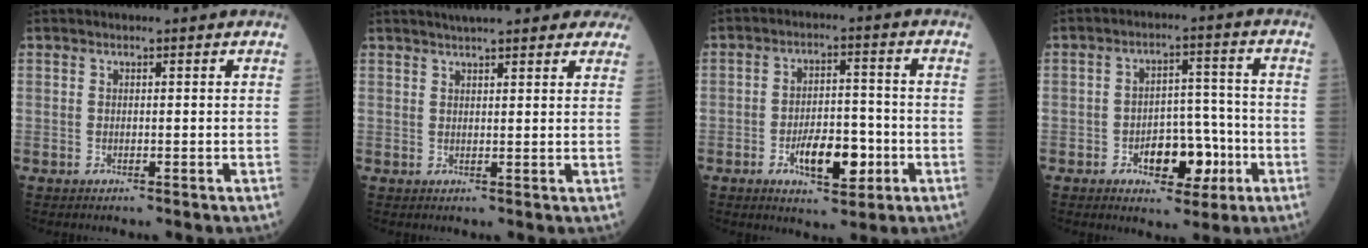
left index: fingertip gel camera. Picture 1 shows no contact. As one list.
[{"total": 12.8, "force": [11.0, 2.5, 5.9], "torque": [-0.064, 0.029, 0.130]}, {"total": 8.3, "force": [-3.1, 3.6, 6.8], "torque": [-0.116, 0.005, -0.047]}, {"total": 8.4, "force": [-3.5, 4.5, 6.1], "torque": [-0.091, 0.022, -0.048]}]